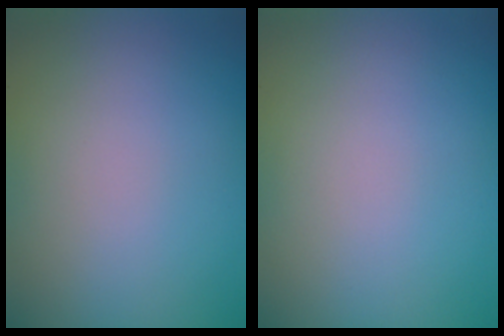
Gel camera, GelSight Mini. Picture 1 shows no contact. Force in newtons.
{"total": 0.0}